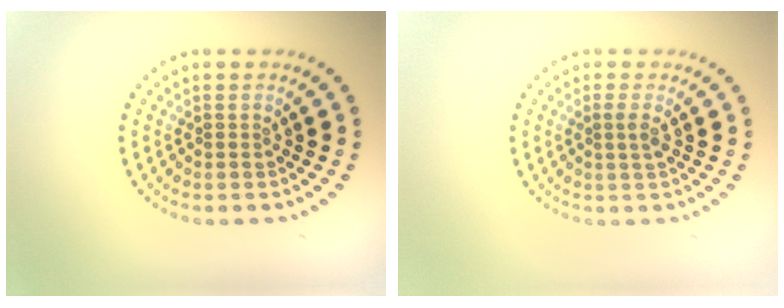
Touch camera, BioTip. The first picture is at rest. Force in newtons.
{"total": 1.2, "press": 1.0, "slide": 0.6}